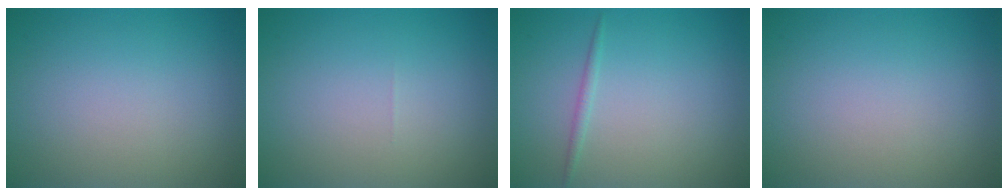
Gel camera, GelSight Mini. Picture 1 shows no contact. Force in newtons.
{"total": 0.0}
{"total": 0.8, "press": 0.8, "slide": 0.0}
{"total": 0.0}